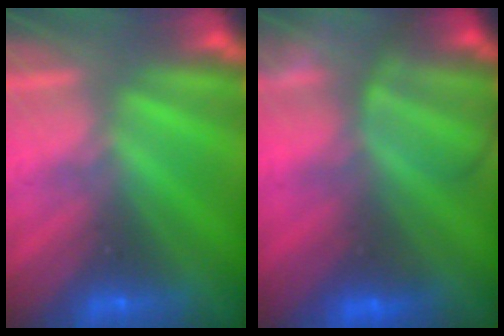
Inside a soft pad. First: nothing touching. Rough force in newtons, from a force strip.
{"total": 7.2}